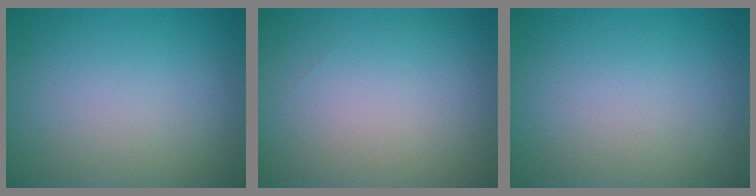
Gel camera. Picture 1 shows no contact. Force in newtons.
{"total": 0.0}
{"total": 0.0}